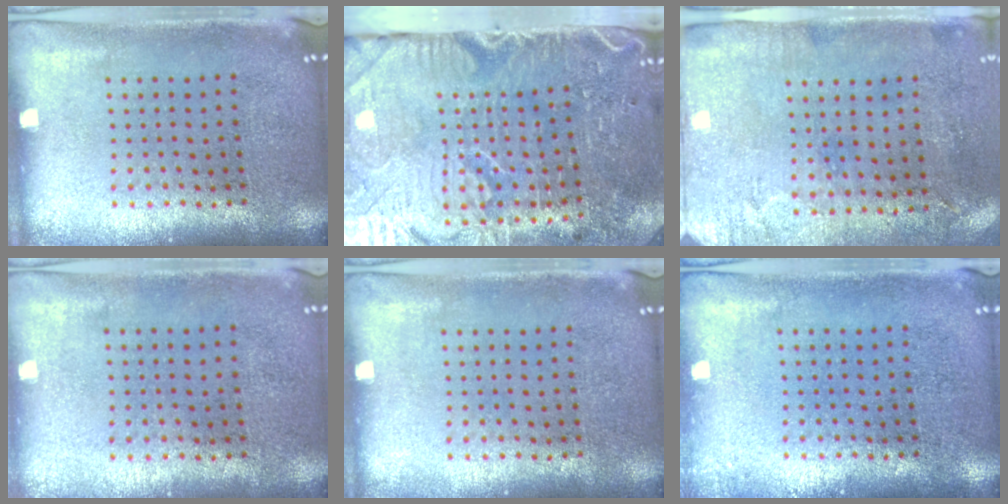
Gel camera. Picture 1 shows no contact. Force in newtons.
{"total": 5.3, "press": 4.4, "slide": 2.9}
{"total": 2.9, "press": 2.4, "slide": 1.7}
{"total": 0.0}
{"total": 0.0}
{"total": 0.7, "press": 0.7, "slide": 0.2}